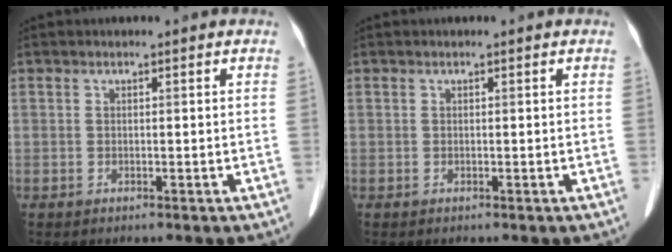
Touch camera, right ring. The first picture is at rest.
{"total": 0.0}